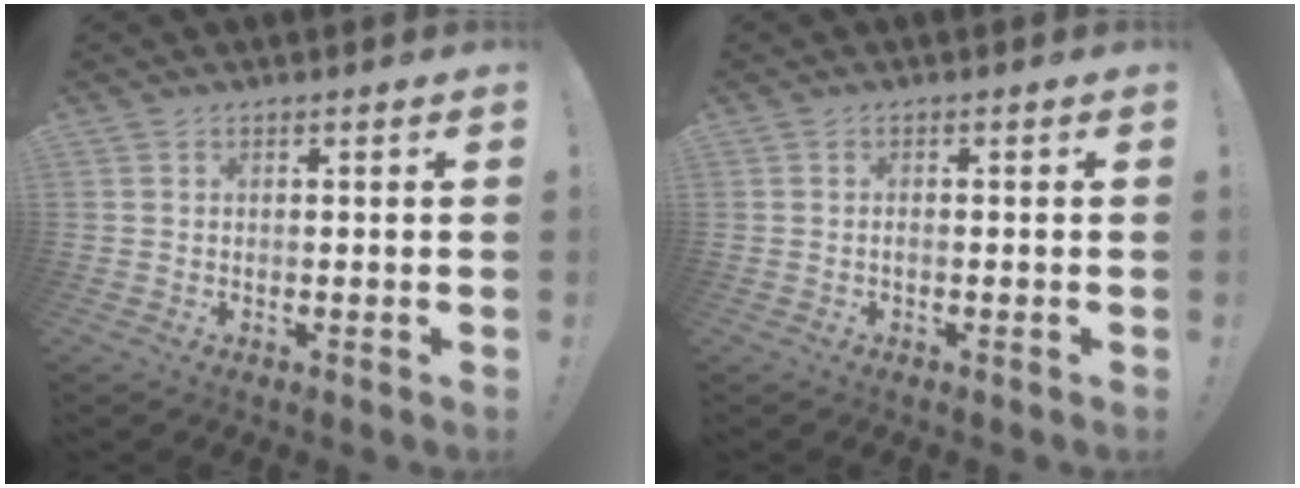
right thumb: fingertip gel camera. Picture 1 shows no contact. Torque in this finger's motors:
{"motor_torque": [-0.24, 0.00, 0.26, -0.06, 0.03]}